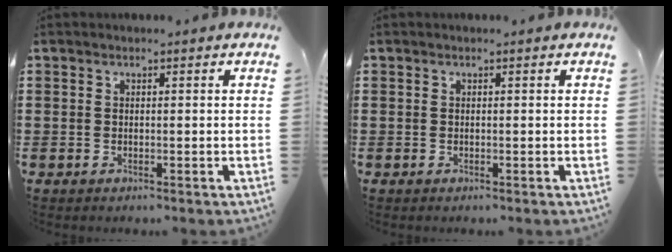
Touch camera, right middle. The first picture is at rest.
{"total": 0.0}